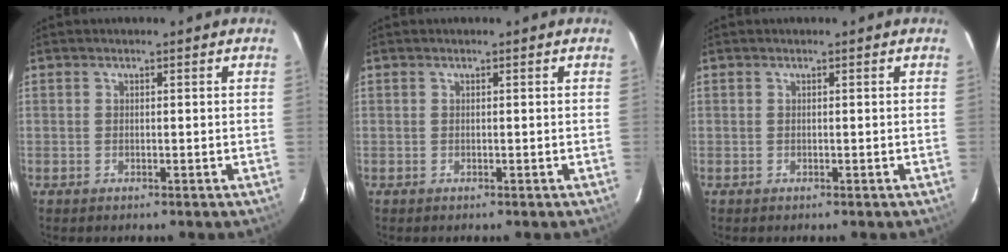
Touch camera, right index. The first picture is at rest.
{"total": 0.0}
{"total": 0.0}